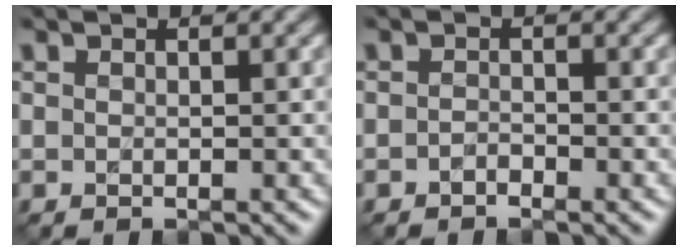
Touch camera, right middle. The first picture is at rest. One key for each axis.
{"total": 0.8, "fx": -0.7, "fy": 0.3, "fz": 0.3, "tx": -0.007, "ty": 0.000, "tz": -0.013}